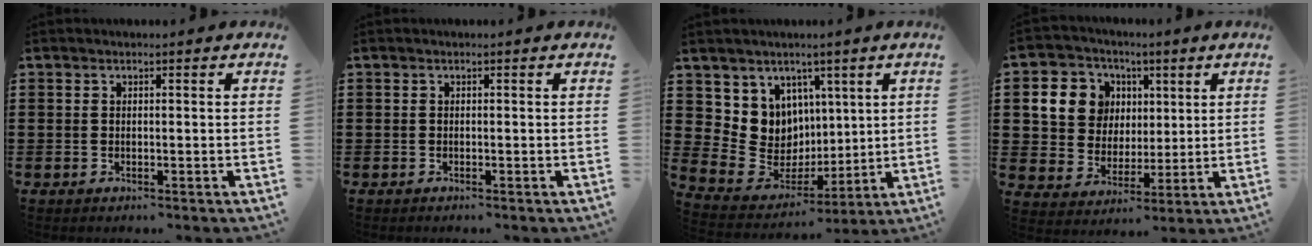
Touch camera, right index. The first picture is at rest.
{"total": 0.0}
{"total": 8.8, "force": [2.6, 8.3, 1.2], "torque": [-0.071, -0.034, 0.058]}
{"total": 9.7, "force": [2.8, 8.6, 3.4], "torque": [-0.108, 0.017, 0.056]}